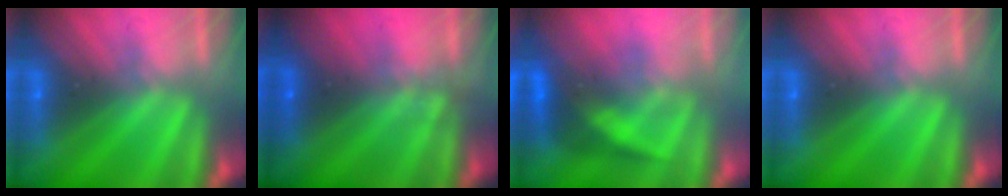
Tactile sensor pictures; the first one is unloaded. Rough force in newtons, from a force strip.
{"total": 1.2}
{"total": 2.9}
{"total": 0.0}